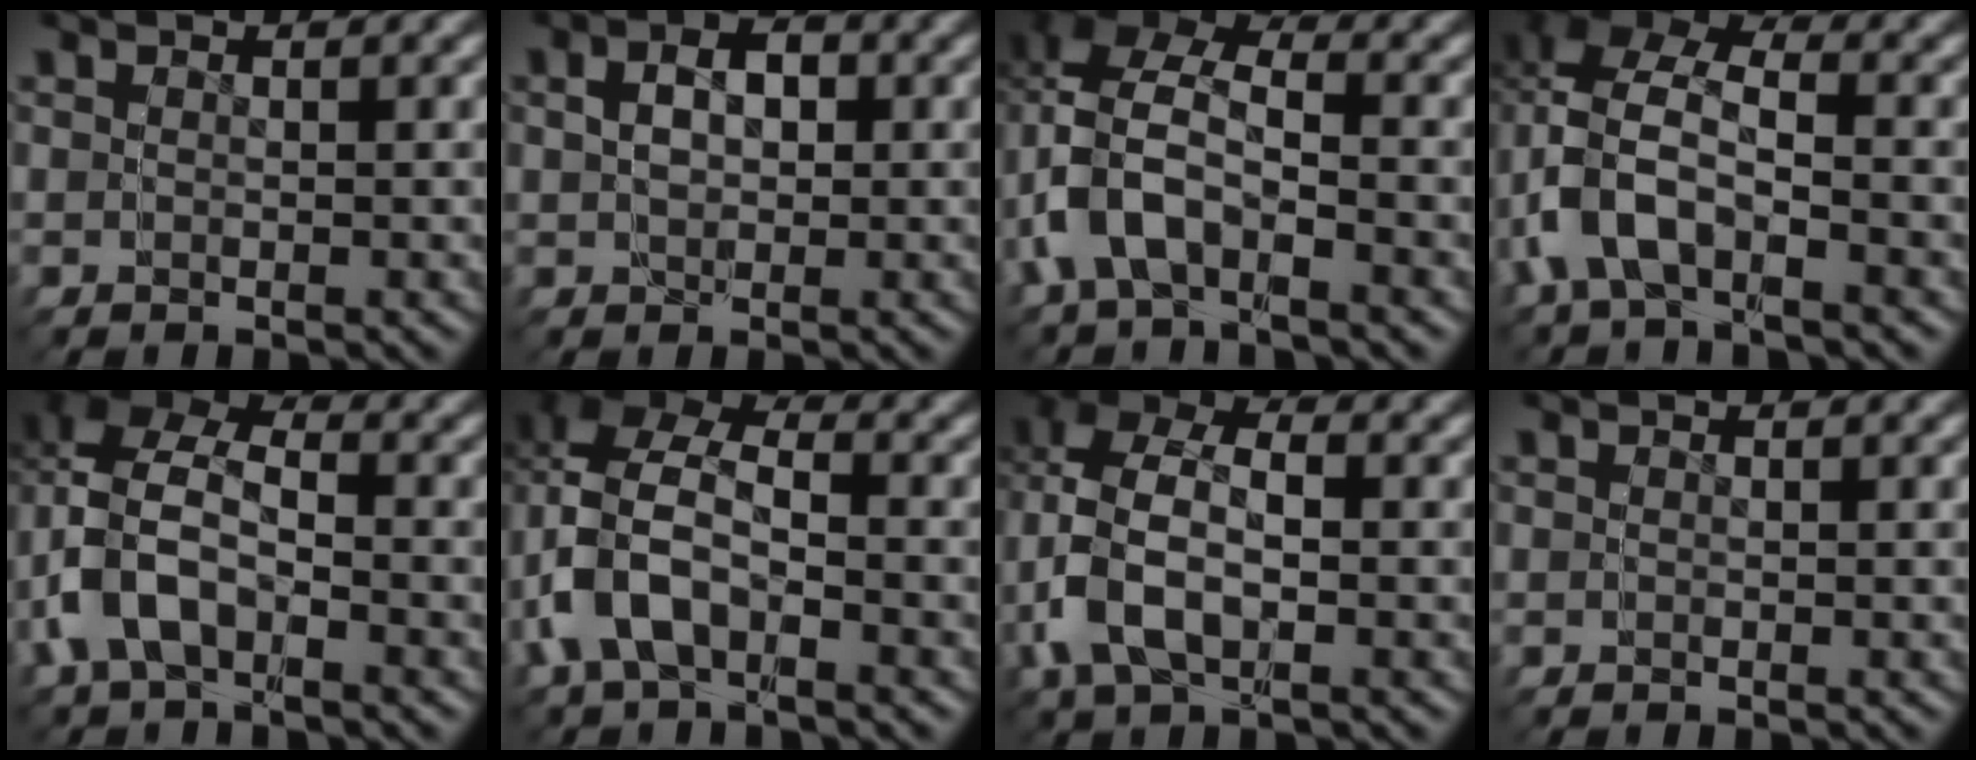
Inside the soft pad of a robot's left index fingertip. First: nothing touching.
{"total": 1.2, "force": [-0.4, 1.1, -0.3], "torque": [0.008, -0.012, -0.001]}
{"total": 9.0, "force": [-0.6, 7.2, 5.3], "torque": [-0.103, -0.010, -0.019]}
{"total": 7.2, "force": [-0.6, 5.6, 4.4], "torque": [-0.089, -0.009, -0.017]}
{"total": 11.4, "force": [-1.0, 9.8, 5.9], "torque": [-0.135, -0.012, -0.028]}
{"total": 10.2, "force": [-1.0, 8.4, 5.7], "torque": [-0.122, -0.012, -0.025]}
{"total": 5.9, "force": [0.0, 5.2, 2.7], "torque": [-0.091, -0.013, -0.007]}
{"total": 0.0}